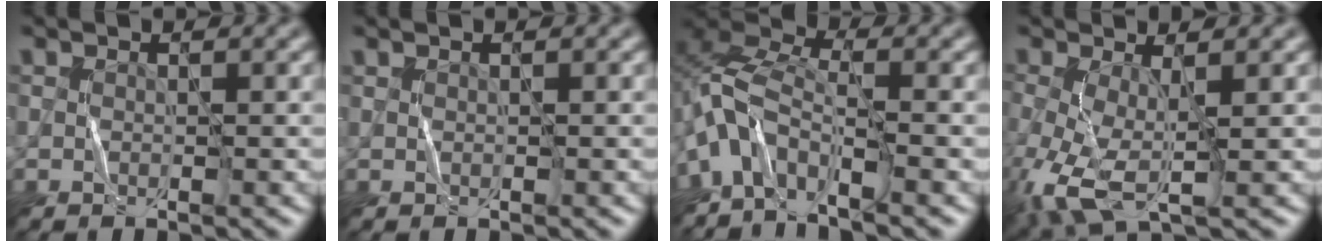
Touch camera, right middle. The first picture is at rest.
{"total": 0.0}
{"total": 5.7, "force": [-3.2, 2.7, 3.9], "torque": [-0.076, 0.007, -0.077]}
{"total": 6.0, "force": [-1.5, 2.3, 5.3], "torque": [-0.136, -0.012, -0.034]}